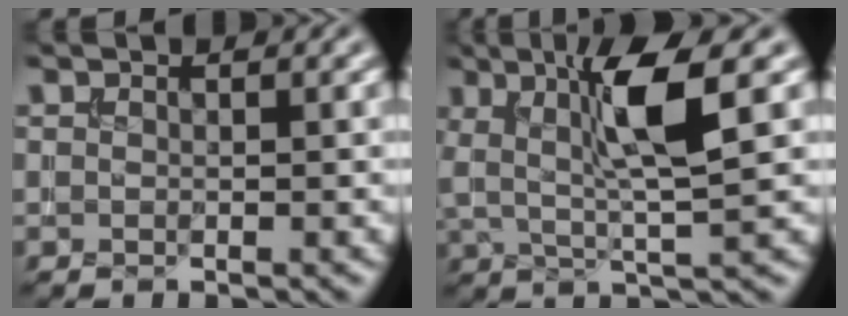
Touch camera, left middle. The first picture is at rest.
{"total": 6.6, "force": [1.7, 1.2, 6.3], "torque": [-0.118, 0.002, 0.034]}